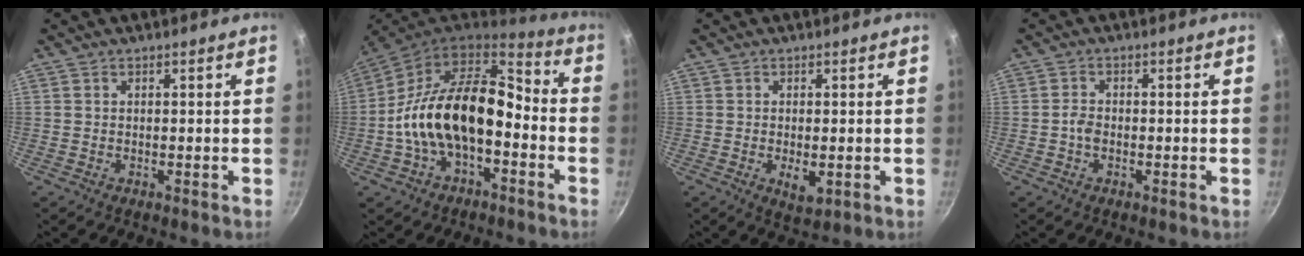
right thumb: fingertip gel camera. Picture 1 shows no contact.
{"total": 20.2, "force": [-3.8, 11.6, 16.1], "torque": [-0.261, 0.057, -0.081]}
{"total": 3.9, "force": [-0.8, 1.9, 3.3], "torque": [-0.051, -0.008, -0.006]}
{"total": 1.8, "force": [-0.6, 1.2, 1.2], "torque": [-0.029, 0.010, -0.012]}